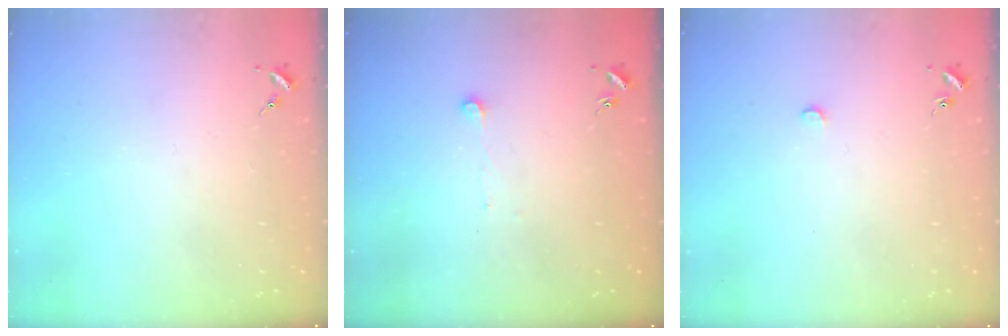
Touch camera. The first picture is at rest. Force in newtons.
{"total": 3.8, "press": 3.7, "slide": 0.3}
{"total": 3.8, "press": 3.8, "slide": 0.3}